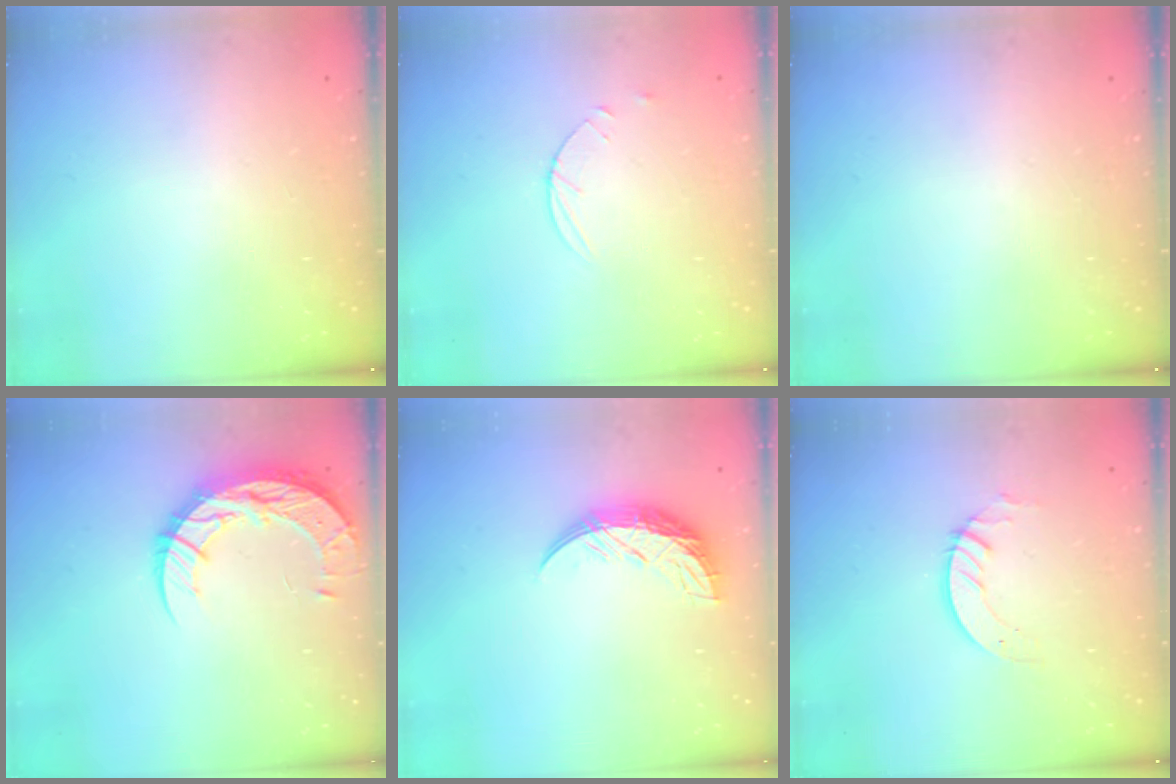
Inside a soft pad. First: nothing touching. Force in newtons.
{"total": 3.6, "press": 3.6, "slide": 0.5}
{"total": 0.0}
{"total": 13.5, "press": 13.5, "slide": 1.0}
{"total": 10.7, "press": 10.7, "slide": 0.4}
{"total": 3.3, "press": 3.3, "slide": 0.2}